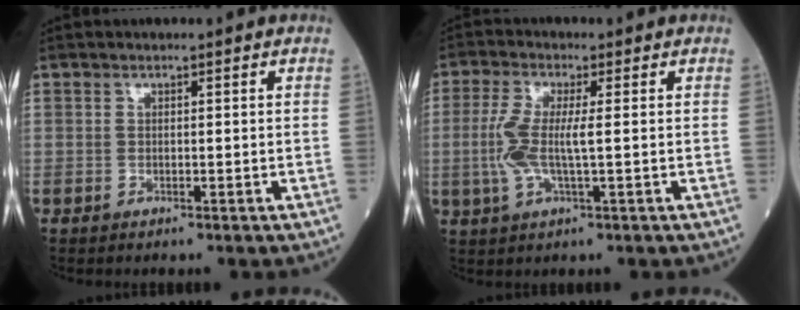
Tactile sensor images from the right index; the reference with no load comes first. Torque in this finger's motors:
{"motor_torque": [0.09, 0.05, 0.16, 0.12]}